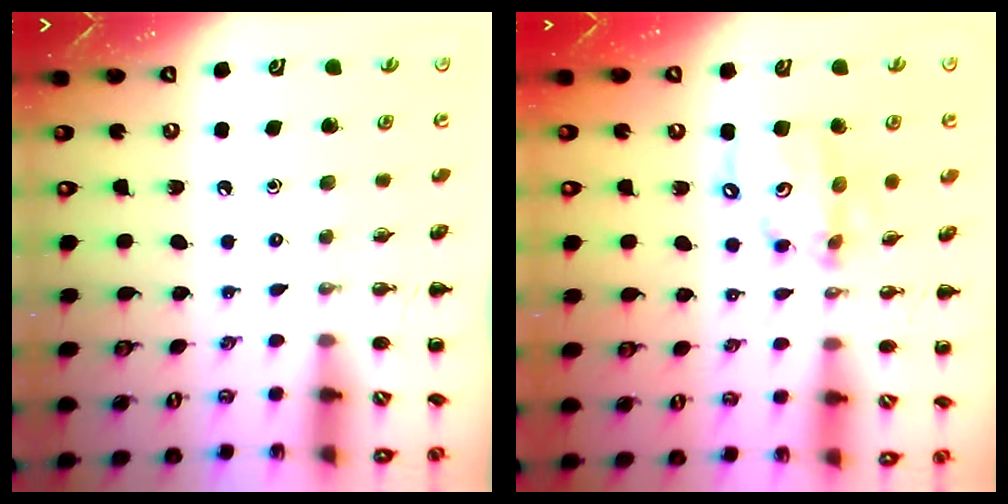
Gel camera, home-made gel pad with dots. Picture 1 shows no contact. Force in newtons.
{"total": 11.4, "press": 11.1, "slide": 2.5}